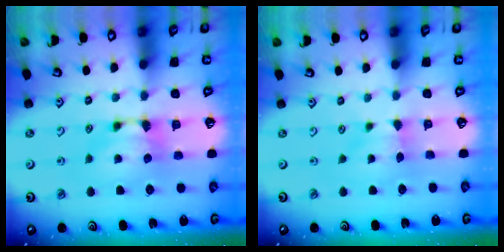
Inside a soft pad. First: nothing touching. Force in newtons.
{"total": 1.8, "press": 1.6, "slide": 0.7}